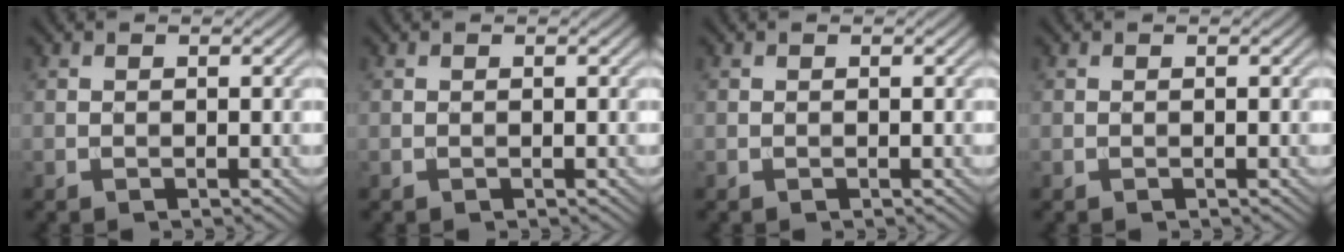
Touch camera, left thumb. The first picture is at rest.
{"total": 0.0}
{"total": 0.0}
{"total": 0.0}